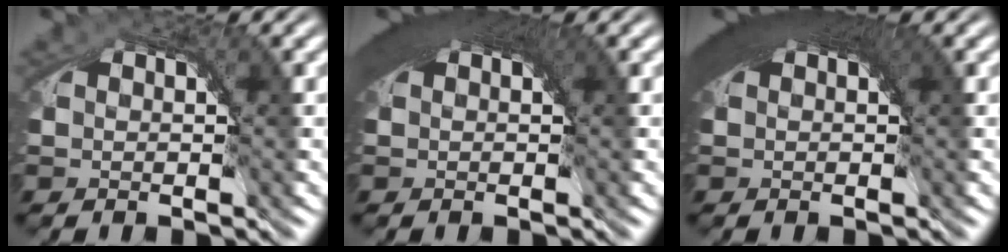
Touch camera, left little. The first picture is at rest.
{"total": 5.0, "force": [1.6, 1.7, 4.4], "torque": [-0.053, 0.014, 0.019]}
{"total": 6.1, "force": [2.0, 2.2, 5.4], "torque": [-0.064, 0.019, 0.021]}